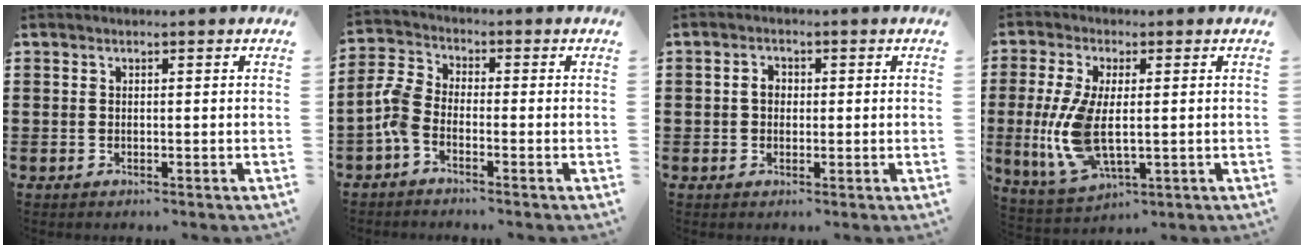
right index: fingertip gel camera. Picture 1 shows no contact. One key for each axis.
{"total": 4.4, "fx": -2.6, "fy": 2.0, "fz": 2.9, "tx": -0.089, "ty": -0.002, "tz": -0.060}
{"total": 2.1, "fx": 0.0, "fy": 1.6, "fz": 1.4, "tx": -0.029, "ty": 0.008, "tz": -0.001}
{"total": 9.9, "fx": -0.4, "fy": 4.4, "fz": 8.8, "tx": -0.210, "ty": -0.020, "tz": -0.008}